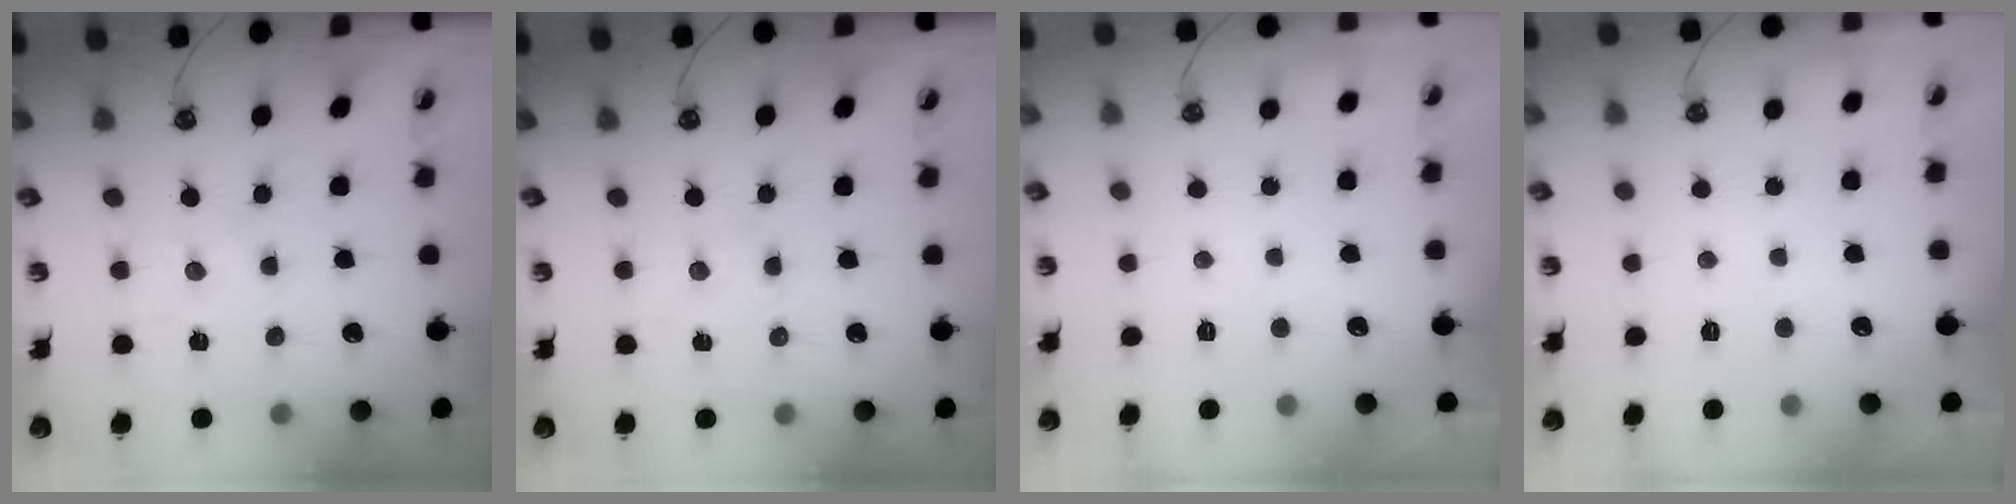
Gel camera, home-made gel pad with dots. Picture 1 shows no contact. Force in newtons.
{"total": 1.8, "press": 1.8, "slide": 0.3}
{"total": 0.0}
{"total": 0.0}